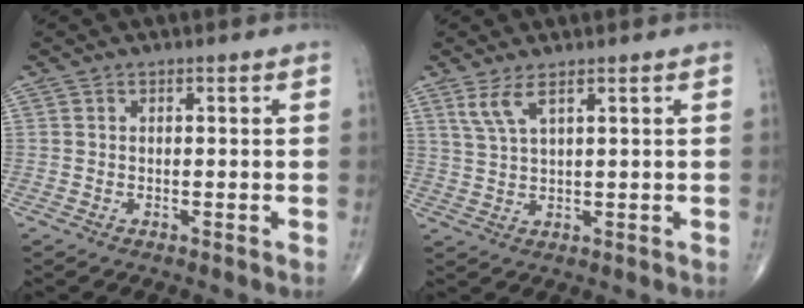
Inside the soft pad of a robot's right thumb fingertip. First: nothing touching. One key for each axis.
{"total": 4.1, "fx": 2.4, "fy": 0.9, "fz": 3.1, "tx": -0.075, "ty": -0.008, "tz": 0.059}